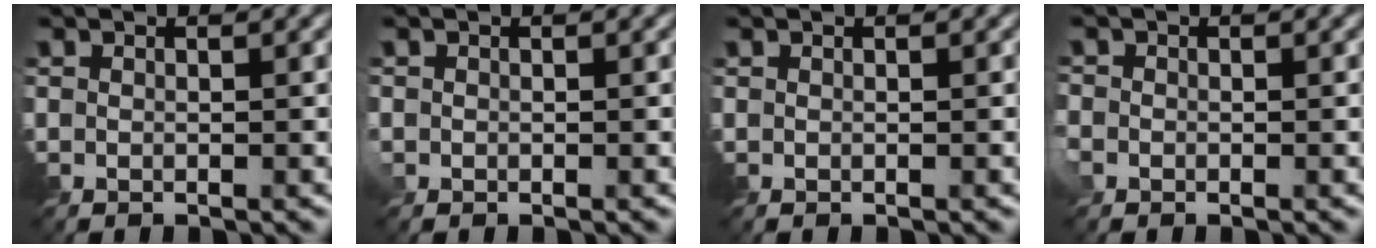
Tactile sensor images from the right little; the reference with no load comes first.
{"total": 0.7, "force": [0.0, 0.7, 0.1], "torque": [-0.003, 0.000, -0.004]}
{"total": 0.0}
{"total": 2.5, "force": [-0.7, 2.2, 1.0], "torque": [-0.039, 0.002, -0.012]}